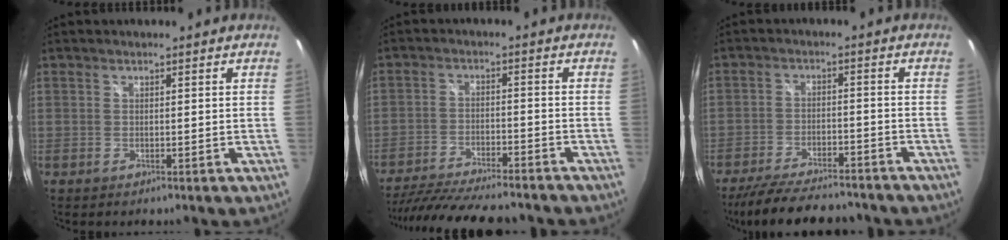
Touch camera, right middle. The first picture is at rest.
{"total": 18.6, "force": [-16.1, 3.4, 8.7], "torque": [-0.170, -0.028, -0.249]}
{"total": 16.1, "force": [-13.7, 4.2, 7.3], "torque": [-0.150, -0.020, -0.209]}